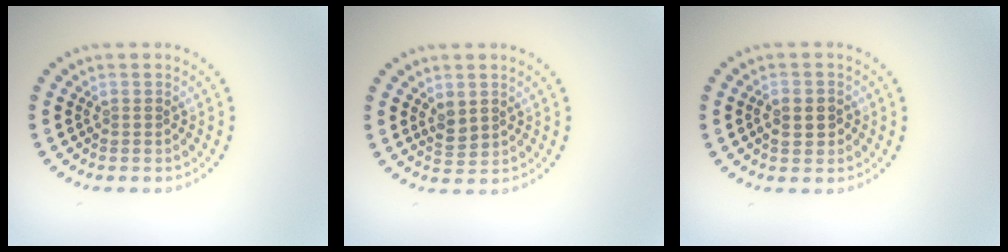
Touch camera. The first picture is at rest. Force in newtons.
{"total": 1.6, "press": 1.6, "slide": 0.5}
{"total": 2.4, "press": 2.4, "slide": 0.2}